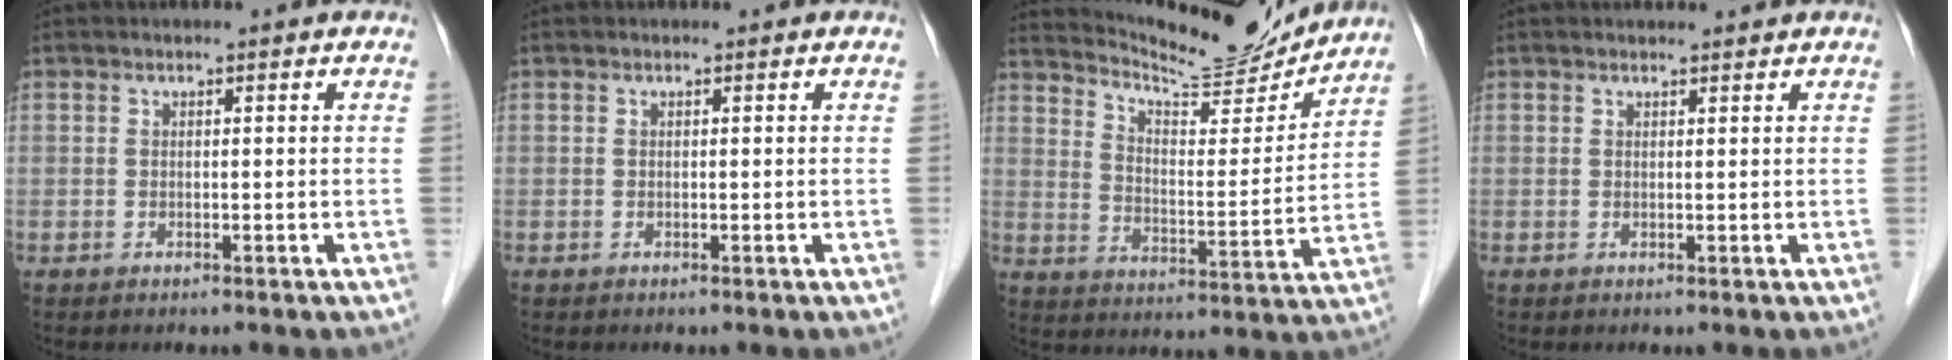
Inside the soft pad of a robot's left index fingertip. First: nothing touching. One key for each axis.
{"total": 0.0}
{"total": 14.9, "fx": 14.5, "fy": 1.1, "fz": 3.2, "tx": -0.064, "ty": -0.024, "tz": 0.216}
{"total": 1.8, "fx": 1.8, "fy": 0.2, "fz": 0.3, "tx": -0.008, "ty": 0.011, "tz": 0.026}